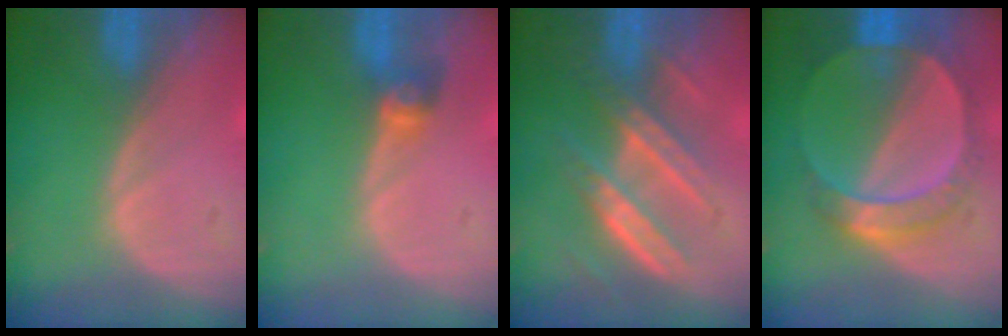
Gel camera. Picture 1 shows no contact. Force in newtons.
{"total": 2.7, "press": 2.6, "slide": 0.5}
{"total": 7.3, "press": 6.8, "slide": 2.8}
{"total": 7.1, "press": 7.0, "slide": 0.5}